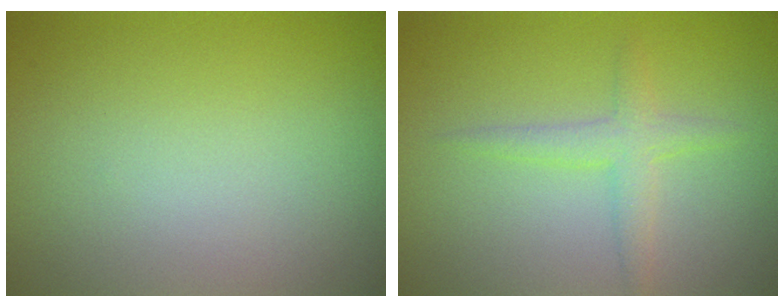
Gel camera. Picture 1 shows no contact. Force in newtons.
{"total": 2.0, "press": 2.0, "slide": 0.1}